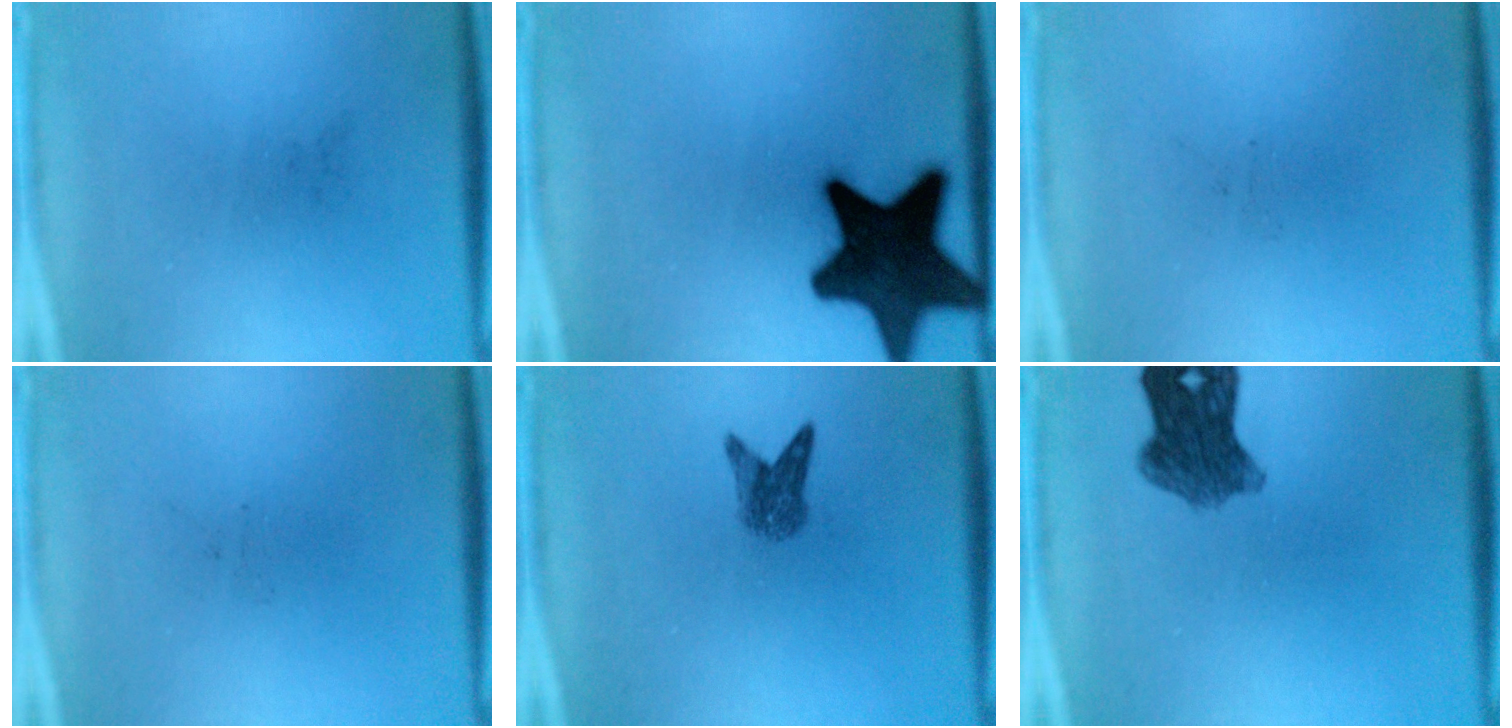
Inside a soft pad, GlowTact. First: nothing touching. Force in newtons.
{"total": 17.6}
{"total": 0.0}
{"total": 0.0}
{"total": 2.9}
{"total": 7.2}